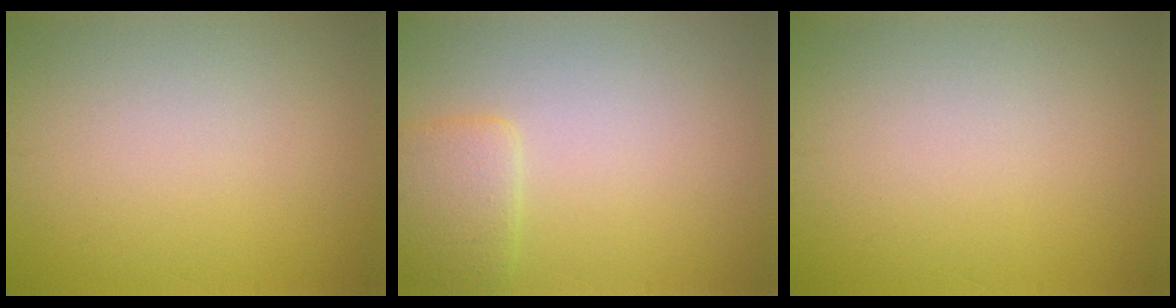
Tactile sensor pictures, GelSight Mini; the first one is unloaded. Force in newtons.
{"total": 2.4, "press": 2.3, "slide": 0.2}
{"total": 0.0}